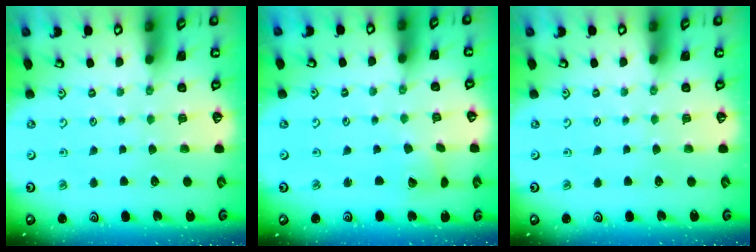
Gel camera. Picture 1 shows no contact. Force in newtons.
{"total": 2.5, "press": 2.5, "slide": 0.4}
{"total": 0.0}